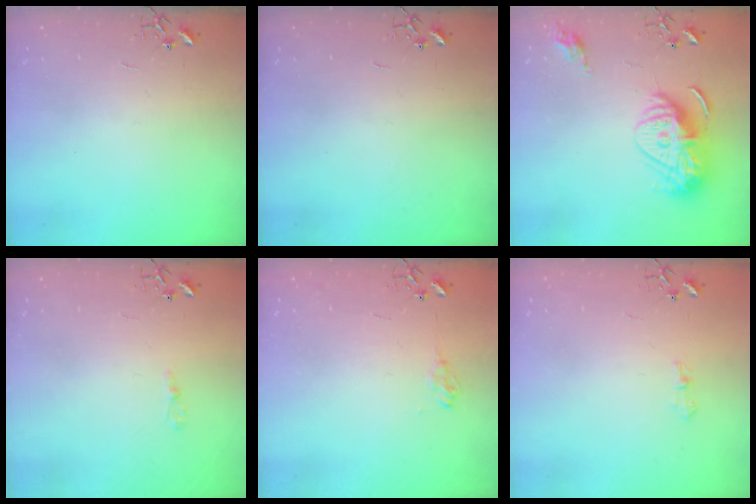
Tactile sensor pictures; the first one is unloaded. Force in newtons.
{"total": 0.0}
{"total": 15.5, "press": 15.4, "slide": 1.4}
{"total": 3.6, "press": 3.6, "slide": 0.4}
{"total": 8.0, "press": 8.0, "slide": 1.0}
{"total": 6.1, "press": 6.1, "slide": 0.6}